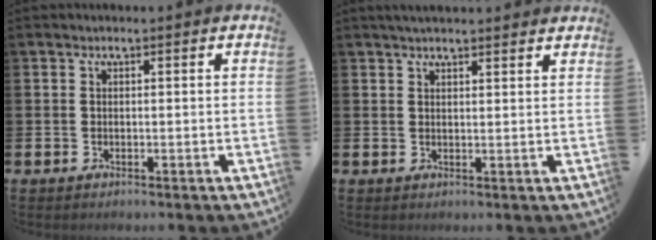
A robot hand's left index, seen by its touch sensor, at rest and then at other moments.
{"total": 2.4, "force": [2.3, 0.3, 0.6], "torque": [-0.014, -0.004, 0.042]}